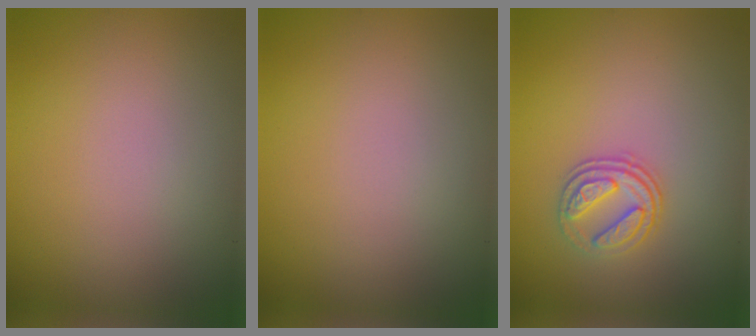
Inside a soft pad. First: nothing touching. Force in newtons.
{"total": 0.0}
{"total": 2.8, "press": 2.6, "slide": 1.2}